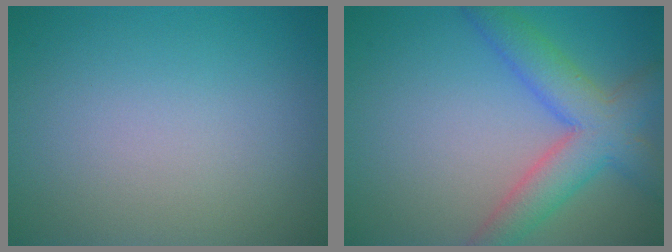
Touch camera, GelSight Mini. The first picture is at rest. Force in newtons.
{"total": 6.2, "press": 6.2, "slide": 0.4}